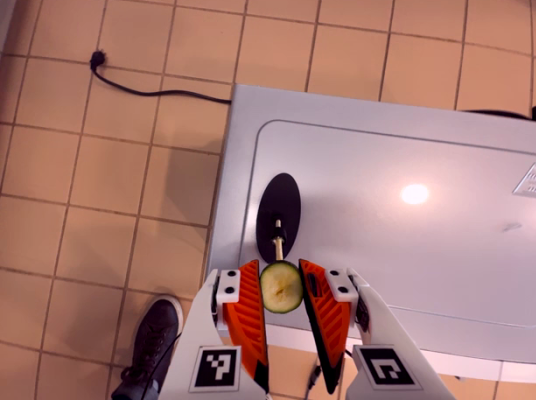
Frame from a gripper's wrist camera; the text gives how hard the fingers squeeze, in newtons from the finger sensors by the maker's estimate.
{"total": 6.3, "left": 6.4, "right": 6.3}